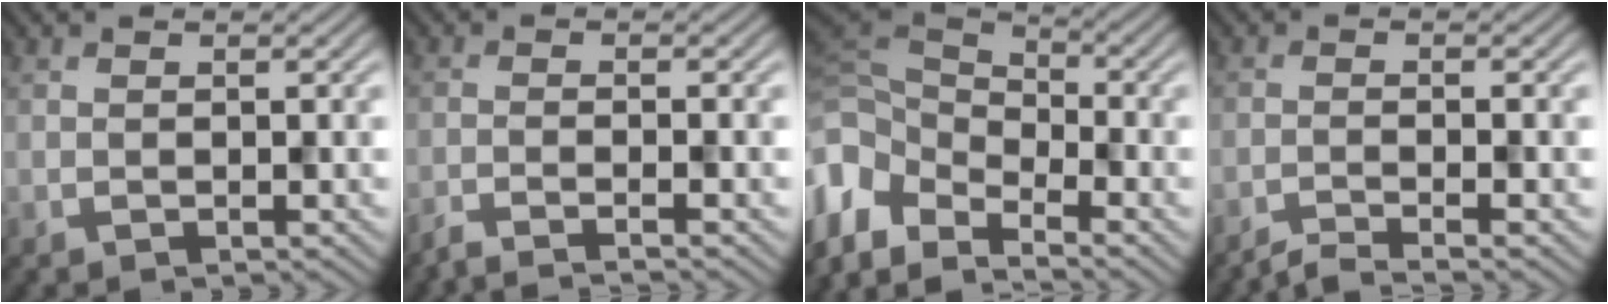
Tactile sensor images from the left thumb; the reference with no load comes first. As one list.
[{"total": 3.3, "force": [-2.6, 0.3, 2.1], "torque": [-0.025, 0.000, -0.063]}, {"total": 9.6, "force": [-4.8, 5.5, 6.2], "torque": [-0.170, -0.010, -0.083]}, {"total": 2.9, "force": [-2.4, 0.2, 1.7], "torque": [-0.015, 0.000, -0.060]}]